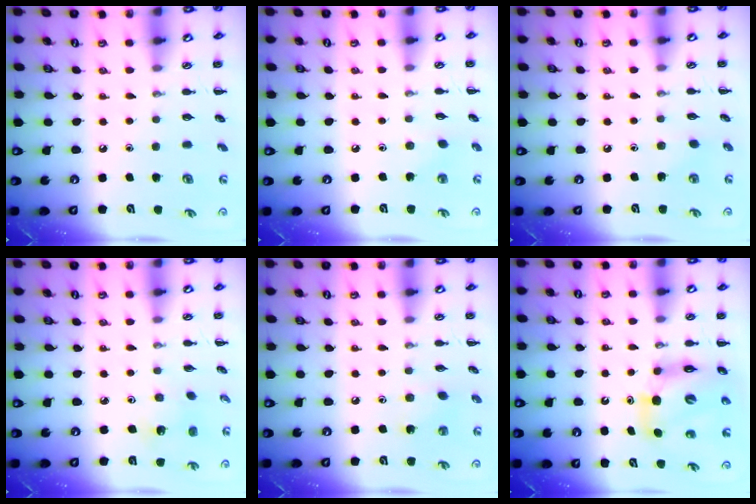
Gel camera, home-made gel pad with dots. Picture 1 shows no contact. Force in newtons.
{"total": 2.3, "press": 2.2, "slide": 0.7}
{"total": 5.5, "press": 5.2, "slide": 1.7}
{"total": 2.3, "press": 2.2, "slide": 0.7}
{"total": 4.4, "press": 4.2, "slide": 1.2}
{"total": 9.5, "press": 9.2, "slide": 2.4}